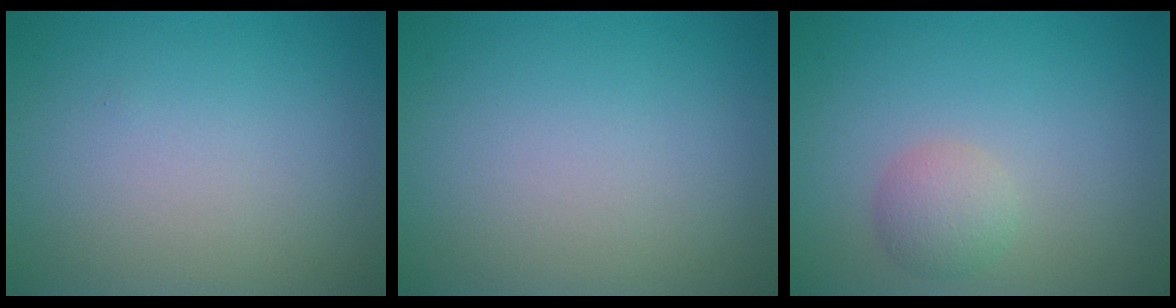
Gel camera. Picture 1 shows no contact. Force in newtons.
{"total": 0.0}
{"total": 2.2, "press": 2.2, "slide": 0.1}